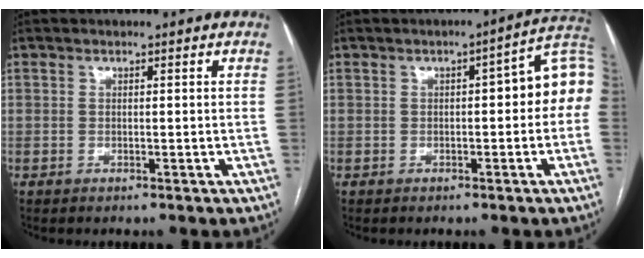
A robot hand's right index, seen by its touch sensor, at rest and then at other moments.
{"total": 8.7, "force": [0.5, 2.2, 8.4], "torque": [-0.104, 0.041, 0.003]}